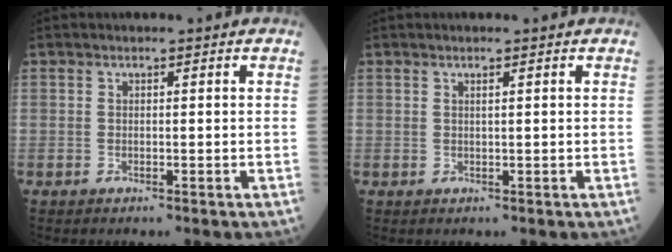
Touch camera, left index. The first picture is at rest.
{"total": 0.6, "force": [0.4, 0.0, 0.5], "torque": [-0.013, 0.000, 0.009]}